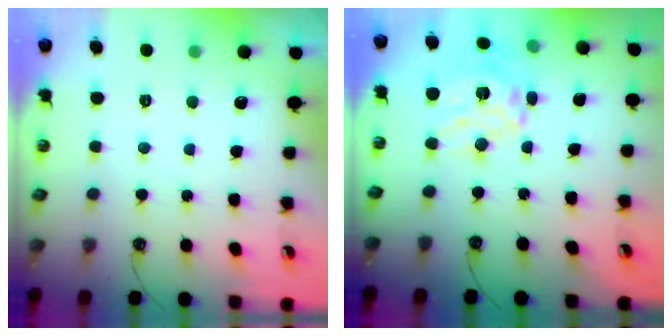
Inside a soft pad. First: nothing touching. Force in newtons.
{"total": 14.1, "press": 14.0, "slide": 1.3}